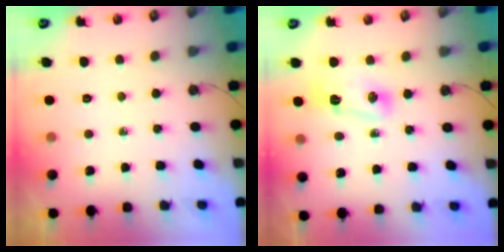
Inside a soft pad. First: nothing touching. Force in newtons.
{"total": 6.9, "press": 6.9, "slide": 0.8}